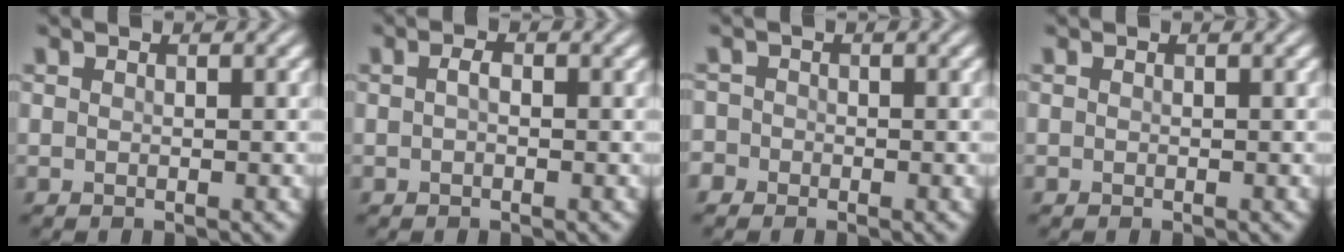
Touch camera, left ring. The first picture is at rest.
{"total": 1.0, "force": [0.0, 0.5, 0.8], "torque": [-0.017, 0.002, -0.003]}
{"total": 1.4, "force": [-0.8, 1.1, 0.1], "torque": [0.007, 0.005, -0.019]}
{"total": 0.0}